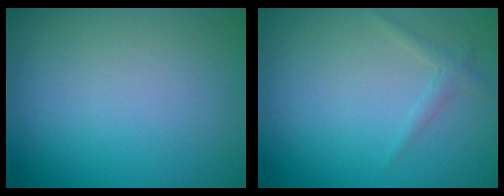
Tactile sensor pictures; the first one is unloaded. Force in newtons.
{"total": 1.0, "press": 1.0, "slide": 0.0}